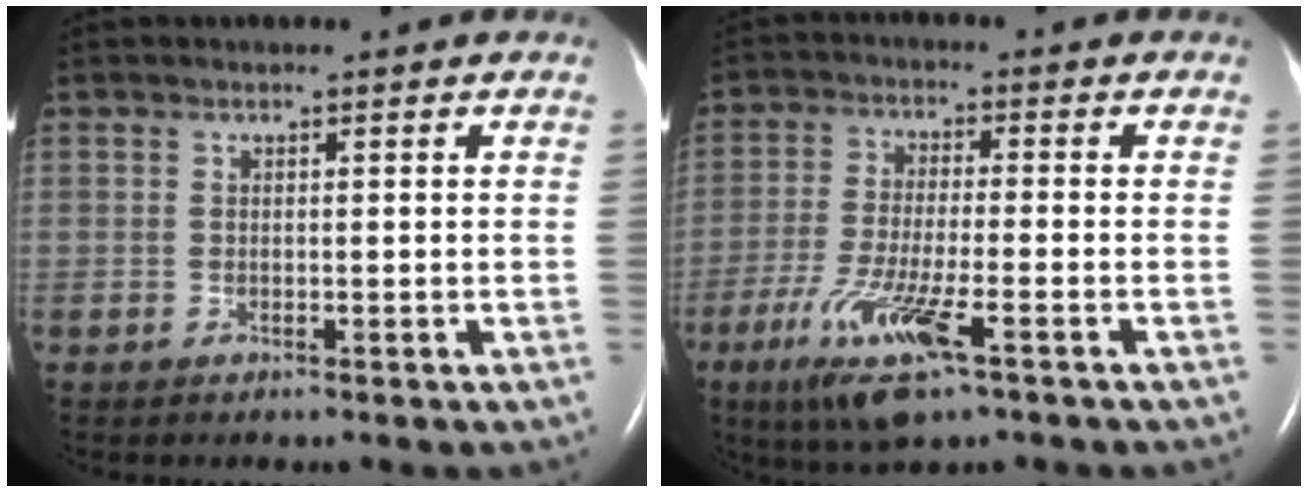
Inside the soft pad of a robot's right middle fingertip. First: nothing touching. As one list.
[{"total": 11.2, "force": [-5.8, 1.6, 9.5], "torque": [-0.196, -0.031, -0.101]}]